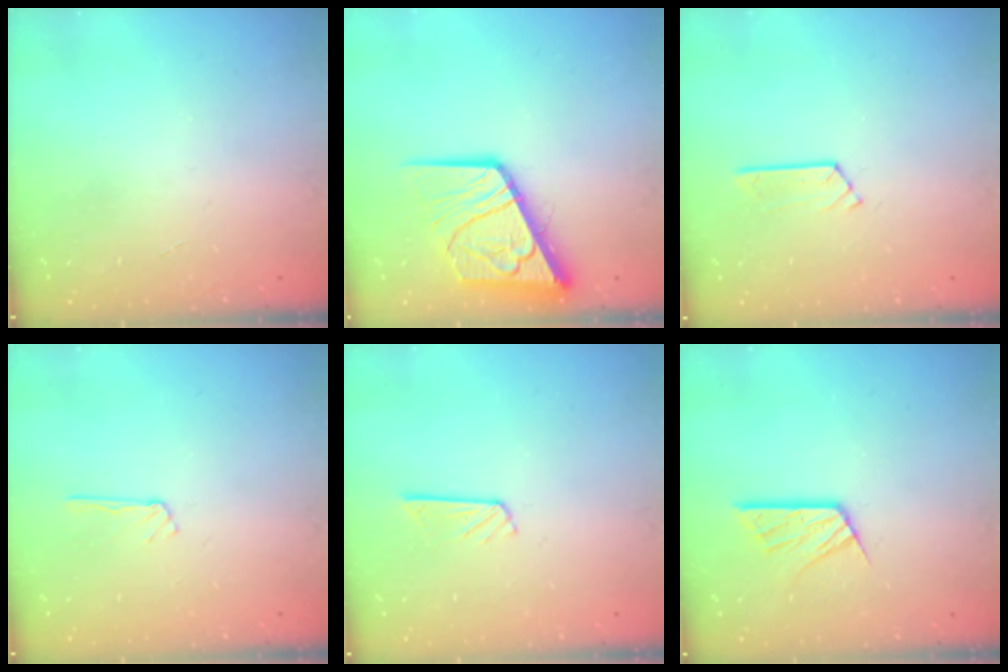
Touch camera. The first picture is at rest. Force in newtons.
{"total": 16.8, "press": 16.7, "slide": 2.0}
{"total": 2.9, "press": 2.9, "slide": 0.3}
{"total": 3.1, "press": 3.1, "slide": 0.3}
{"total": 5.9, "press": 5.9, "slide": 0.4}
{"total": 10.2, "press": 10.2, "slide": 0.7}